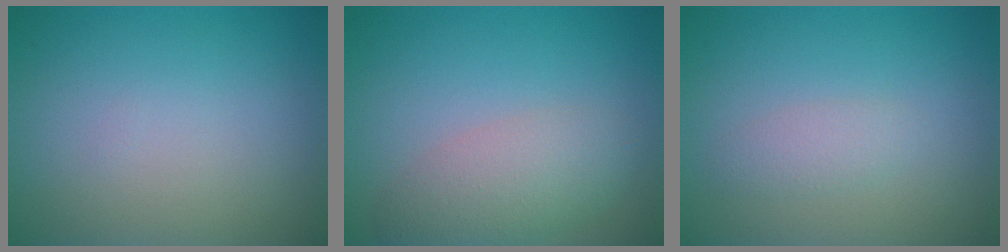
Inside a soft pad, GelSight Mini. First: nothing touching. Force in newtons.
{"total": 3.8, "press": 3.8, "slide": 0.3}
{"total": 1.4, "press": 1.4, "slide": 0.1}